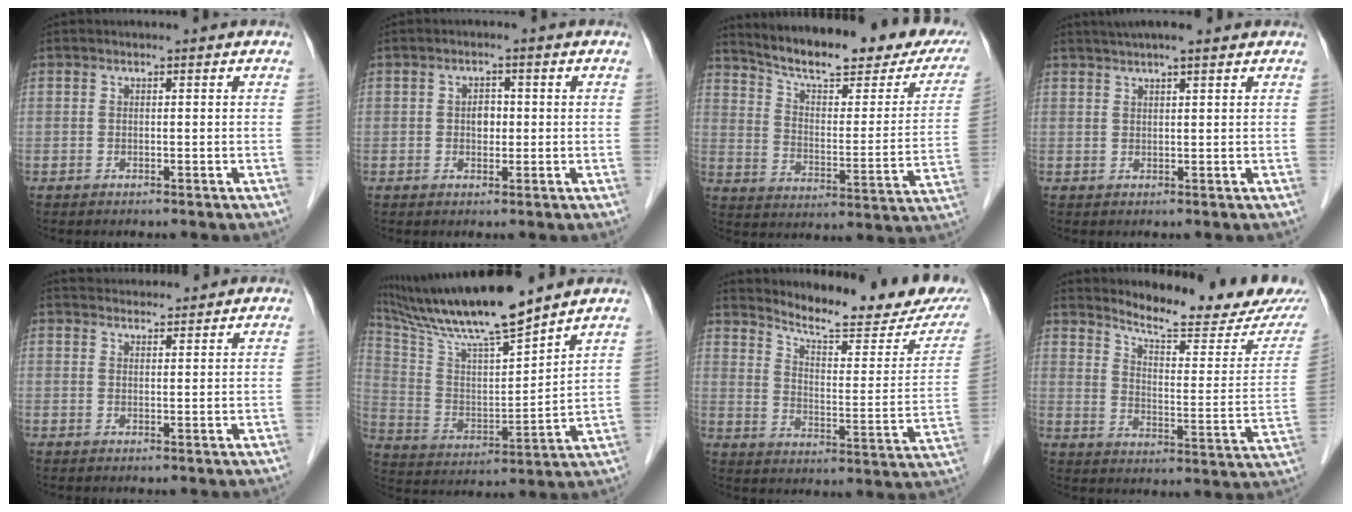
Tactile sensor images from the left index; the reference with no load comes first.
{"total": 2.2, "force": [-0.1, 1.5, 1.5], "torque": [-0.023, 0.002, -0.002]}
{"total": 24.0, "force": [20.2, 5.0, 12.0], "torque": [-0.169, -0.036, 0.261]}
{"total": 6.5, "force": [5.5, 0.5, 3.6], "torque": [-0.052, 0.028, 0.079]}
{"total": 5.5, "force": [5.3, 0.9, 0.9], "torque": [-0.012, 0.028, 0.075]}
{"total": 17.8, "force": [15.4, 0.4, 9.0], "torque": [-0.169, 0.004, 0.277]}
{"total": 17.6, "force": [16.2, 1.4, 6.7], "torque": [-0.098, -0.067, 0.211]}
{"total": 15.9, "force": [15.0, 0.5, 5.4], "torque": [-0.077, -0.071, 0.196]}